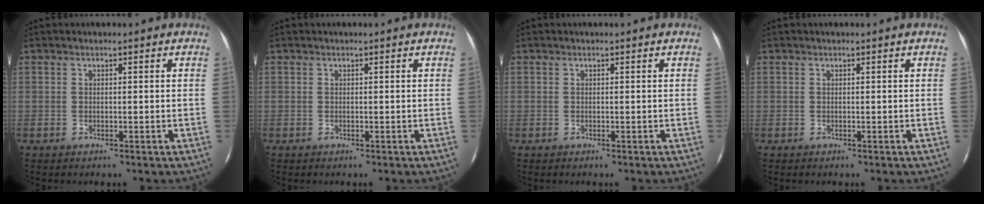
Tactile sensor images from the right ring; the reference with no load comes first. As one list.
[{"total": 0.0}, {"total": 0.0}, {"total": 0.0}]